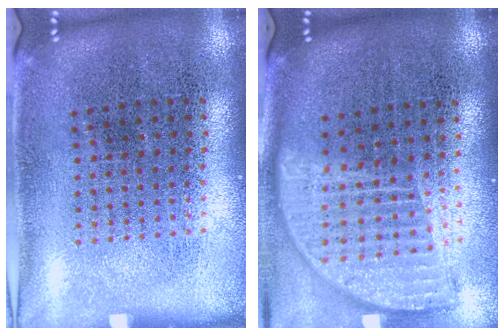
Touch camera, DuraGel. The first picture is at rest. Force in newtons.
{"total": 1.9, "press": 1.5, "slide": 1.2}